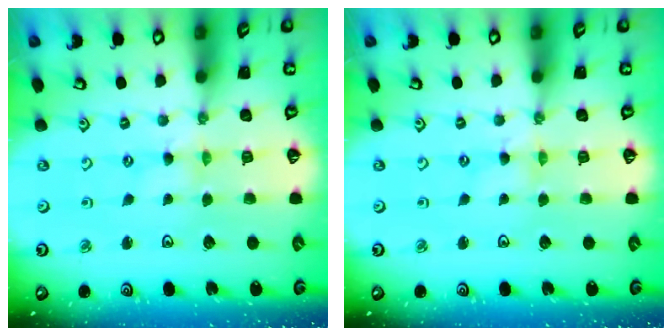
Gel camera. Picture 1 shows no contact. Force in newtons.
{"total": 1.1, "press": 1.1, "slide": 0.2}